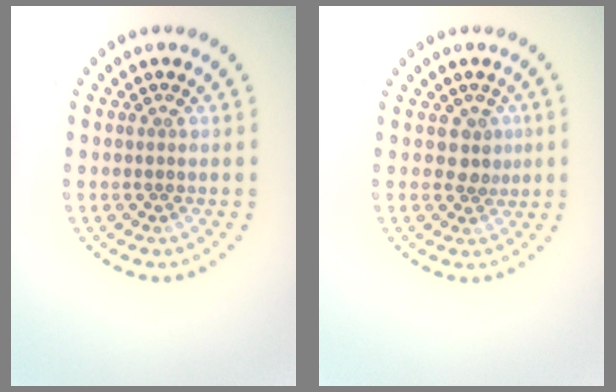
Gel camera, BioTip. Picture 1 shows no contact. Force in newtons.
{"total": 1.9, "press": 1.5, "slide": 1.2}